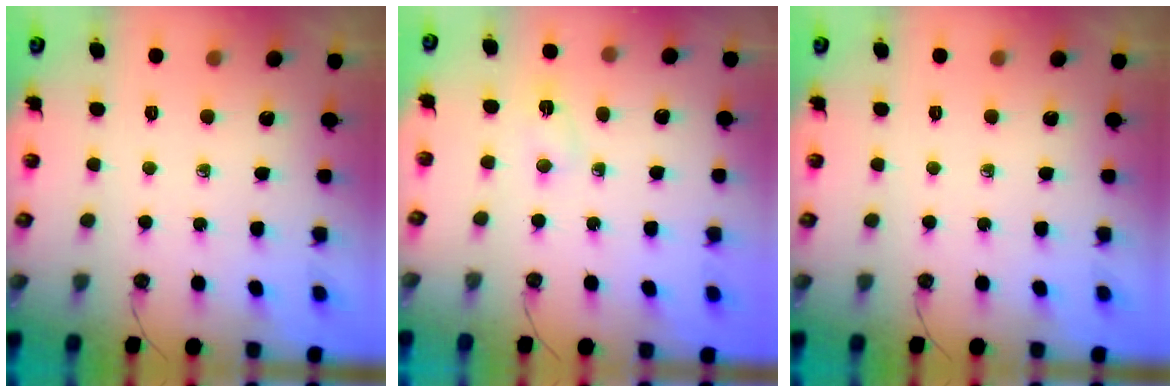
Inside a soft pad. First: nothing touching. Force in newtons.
{"total": 2.3, "press": 2.2, "slide": 0.4}
{"total": 0.0}